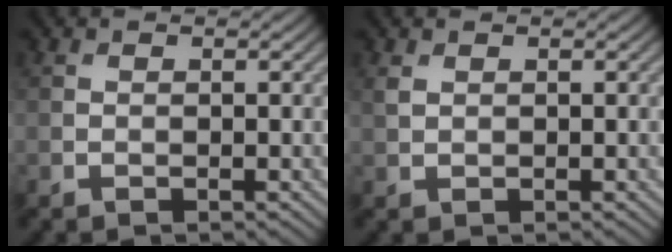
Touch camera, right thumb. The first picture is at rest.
{"total": 1.1, "force": [0.6, 0.6, 0.6], "torque": [-0.020, 0.001, 0.015]}